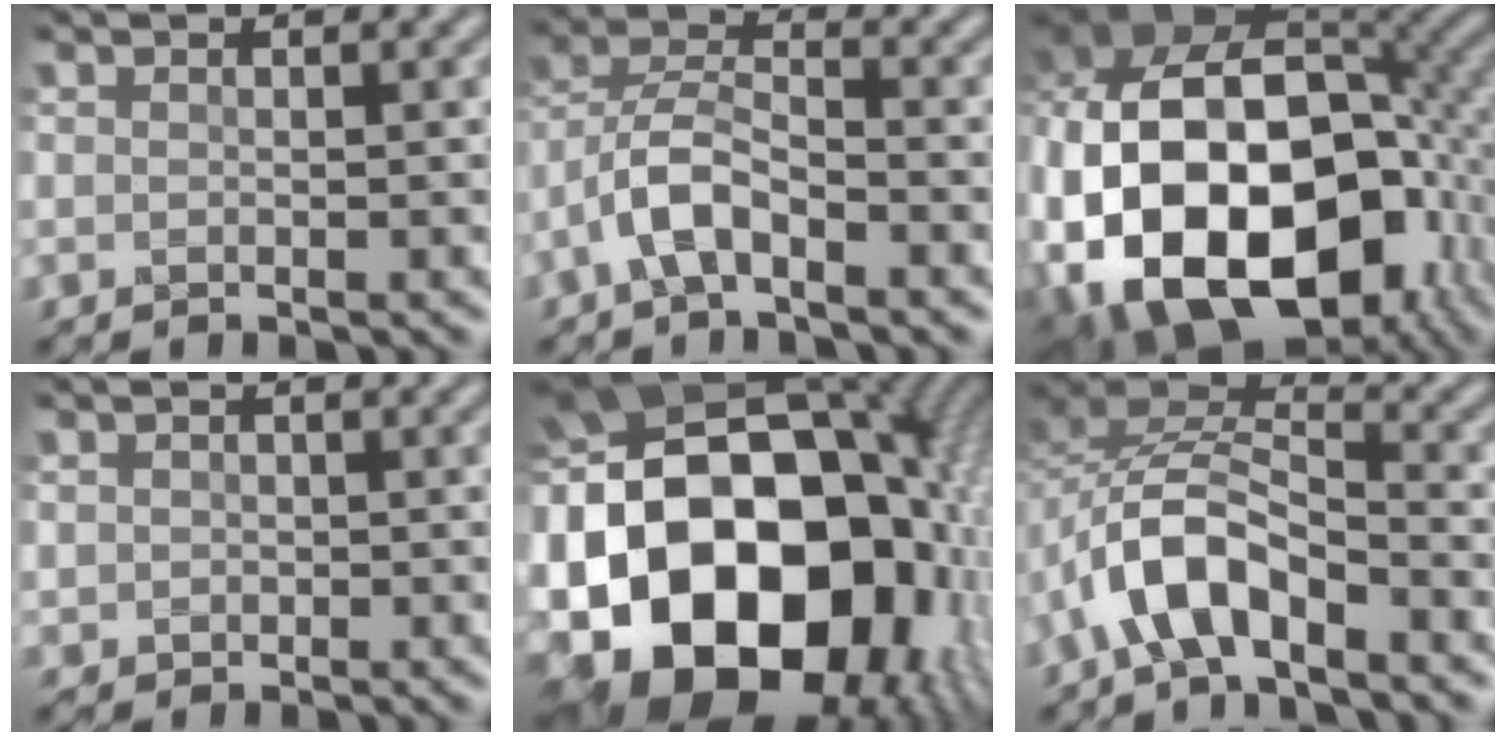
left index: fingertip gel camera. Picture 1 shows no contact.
{"total": 4.1, "force": [-2.2, 1.7, 3.0], "torque": [-0.055, 0.014, -0.048]}
{"total": 21.7, "force": [-4.6, 14.1, 15.8], "torque": [-0.321, -0.020, -0.062]}
{"total": 1.8, "force": [0.4, 1.7, 0.2], "torque": [0.017, 0.003, -0.010]}
{"total": 22.5, "force": [-3.6, 16.5, 14.8], "torque": [-0.295, -0.022, -0.049]}
{"total": 5.9, "force": [-3.0, 2.8, 4.2], "torque": [-0.070, 0.007, -0.061]}